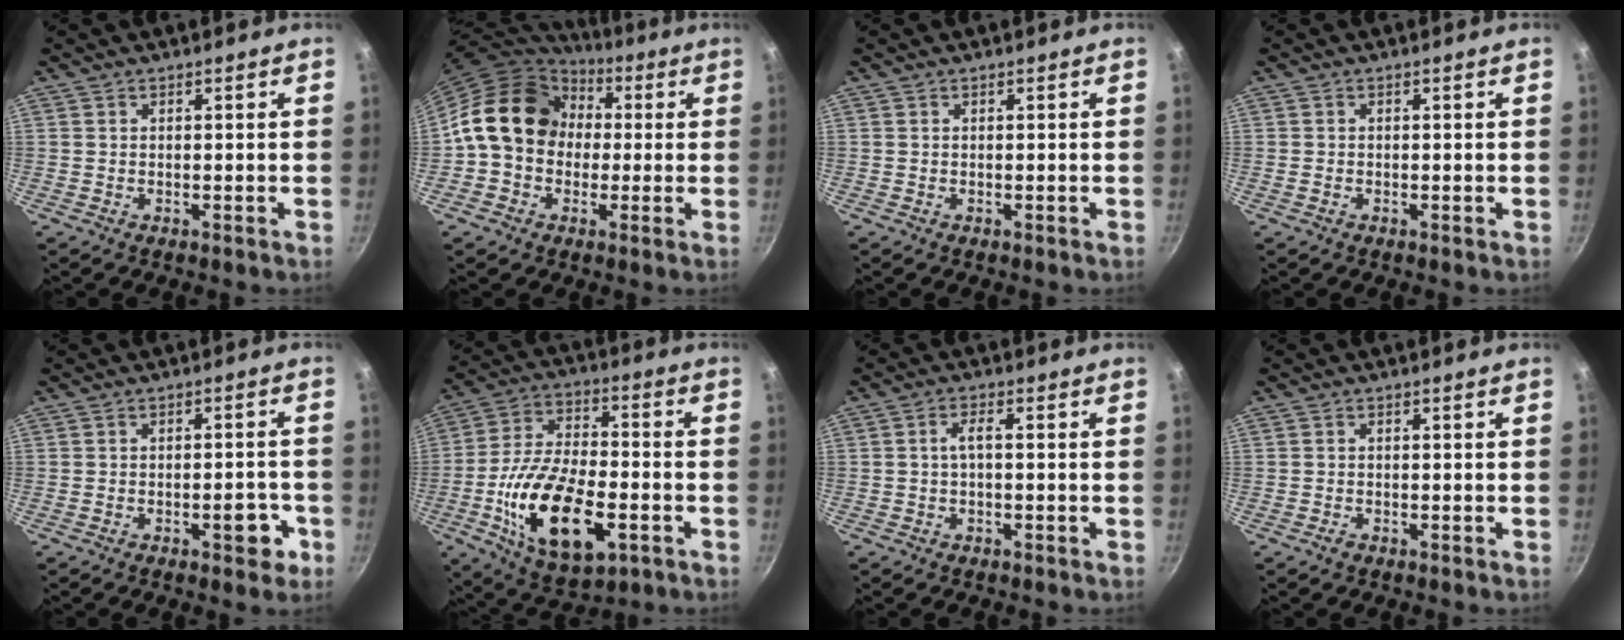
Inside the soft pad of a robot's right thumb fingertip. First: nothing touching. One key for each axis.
{"total": 16.2, "fx": 1.5, "fy": 13.4, "fz": 9.1, "tx": -0.118, "ty": 0.037, "tz": 0.011}
{"total": 0.0}
{"total": 0.7, "fx": -0.3, "fy": 0.6, "fz": 0.3, "tx": -0.005, "ty": 0.000, "tz": -0.007}
{"total": 5.2, "fx": -2.3, "fy": 2.5, "fz": 3.9, "tx": -0.028, "ty": 0.022, "tz": -0.027}
{"total": 20.7, "fx": -6.2, "fy": 10.3, "fz": 16.8, "tx": -0.298, "ty": 0.020, "tz": -0.105}
{"total": 2.5, "fx": -0.4, "fy": 0.9, "fz": 2.3, "tx": -0.050, "ty": 0.016, "tz": -0.007}
{"total": 1.1, "fx": -0.8, "fy": 0.6, "fz": 0.5, "tx": -0.011, "ty": 0.004, "tz": -0.015}